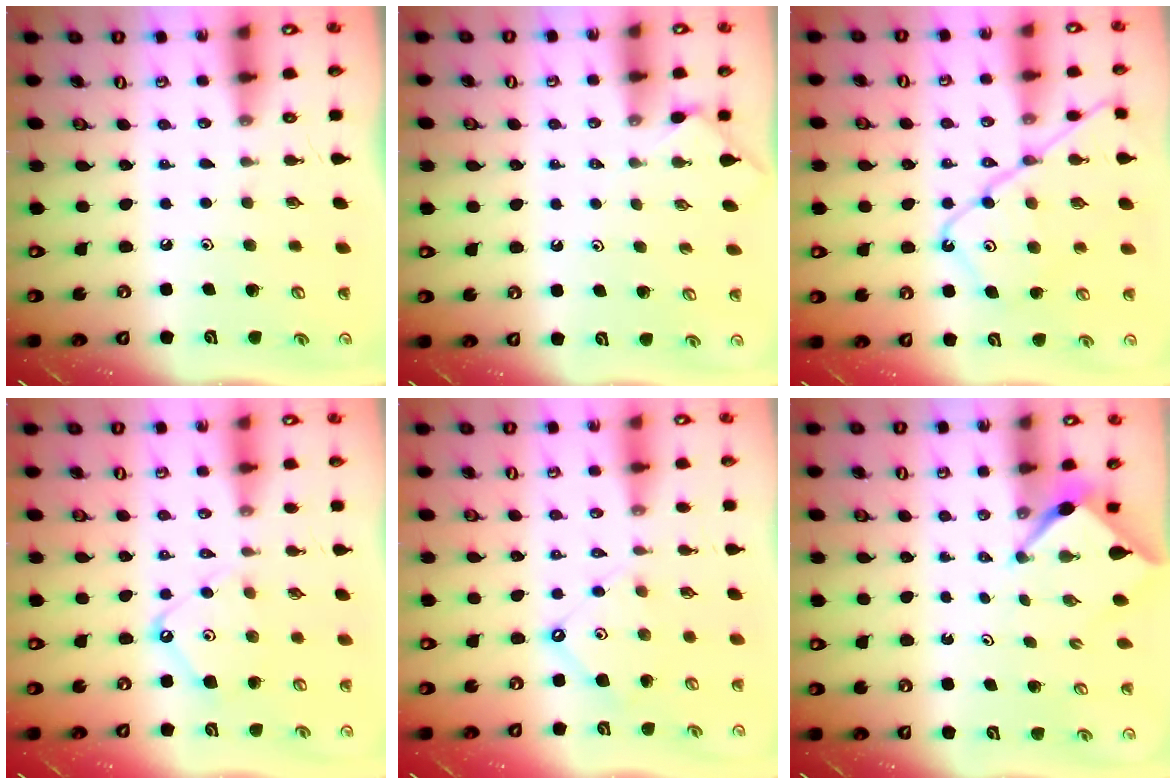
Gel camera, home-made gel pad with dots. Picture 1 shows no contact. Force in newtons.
{"total": 0.5, "press": 0.5, "slide": 0.2}
{"total": 15.1, "press": 15.0, "slide": 1.5}
{"total": 7.0, "press": 7.0, "slide": 0.8}
{"total": 7.6, "press": 7.5, "slide": 0.7}
{"total": 2.5, "press": 2.5, "slide": 0.2}